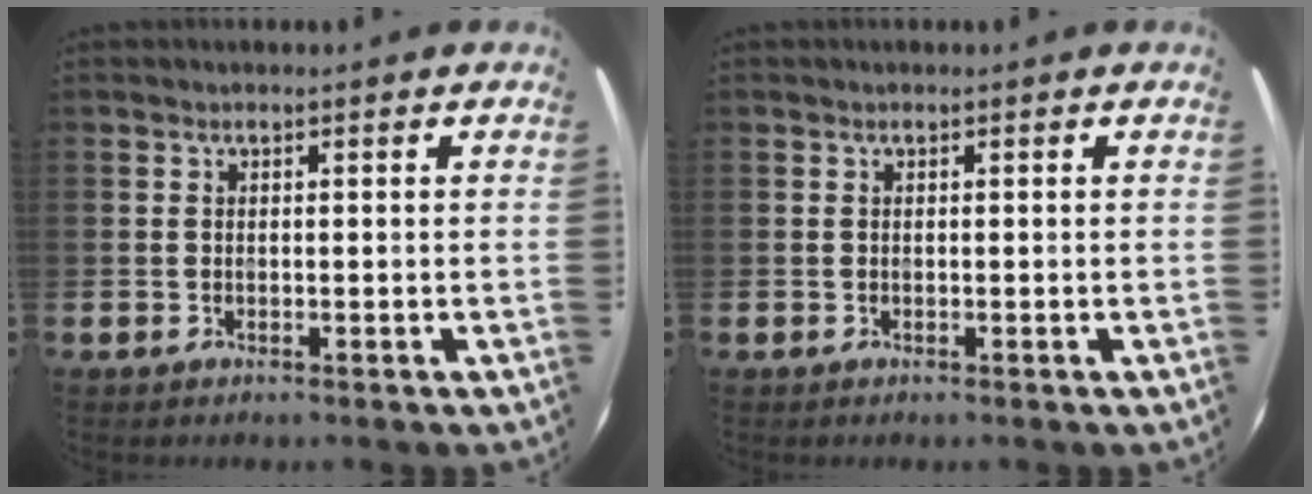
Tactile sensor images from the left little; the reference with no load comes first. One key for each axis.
{"total": 0.0}